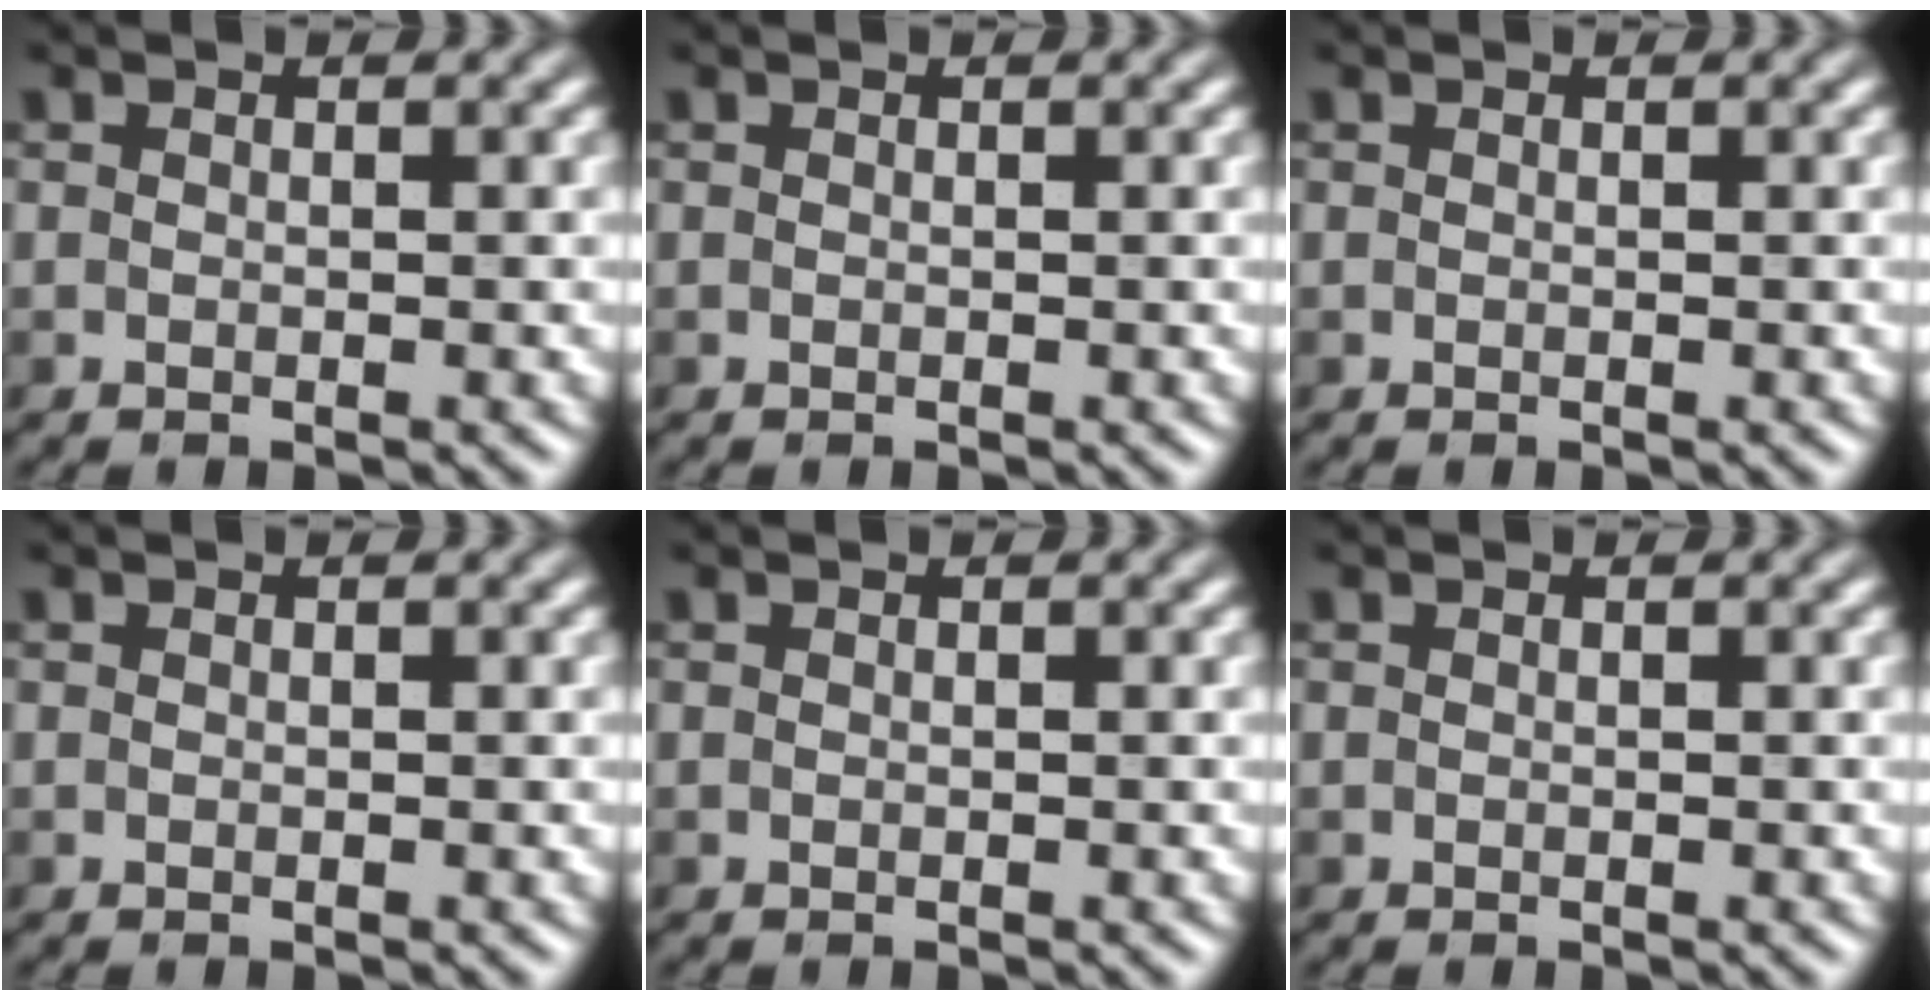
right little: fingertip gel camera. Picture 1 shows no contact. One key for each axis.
{"total": 0.0}
{"total": 0.0}
{"total": 0.0}
{"total": 0.0}
{"total": 0.0}